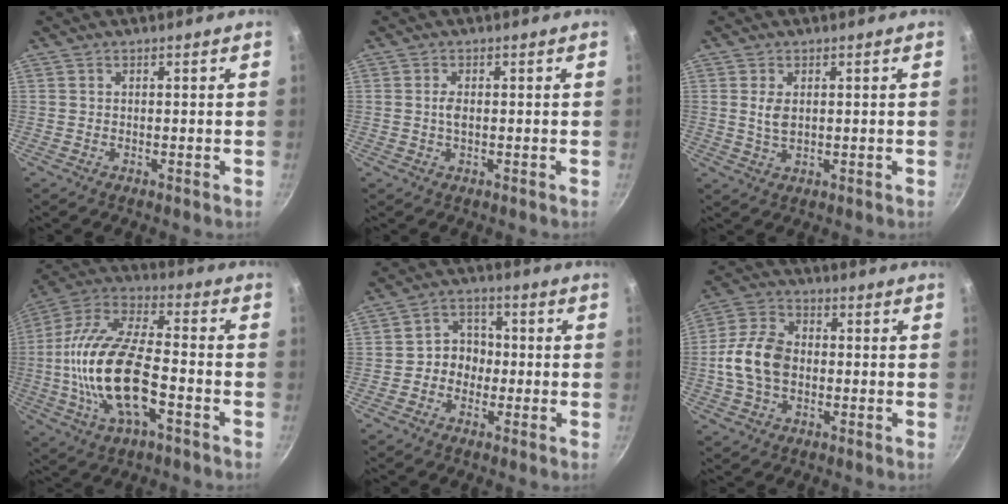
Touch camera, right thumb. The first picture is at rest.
{"total": 1.7, "force": [0.0, 0.8, 1.5], "torque": [-0.029, 0.002, -0.002]}
{"total": 3.3, "force": [0.7, 1.9, 2.7], "torque": [-0.047, -0.007, 0.015]}
{"total": 20.9, "force": [-4.8, 9.1, 18.2], "torque": [-0.349, 0.030, -0.103]}
{"total": 6.1, "force": [-1.1, 5.3, 2.8], "torque": [0.001, 0.023, -0.028]}
{"total": 11.2, "force": [-1.0, 7.8, 8.0], "torque": [-0.142, 0.026, -0.030]}